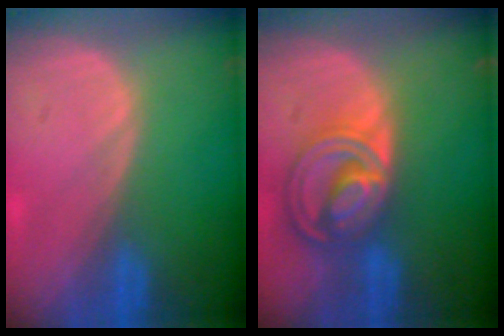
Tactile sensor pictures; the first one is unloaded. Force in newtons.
{"total": 8.5, "press": 7.3, "slide": 4.4}